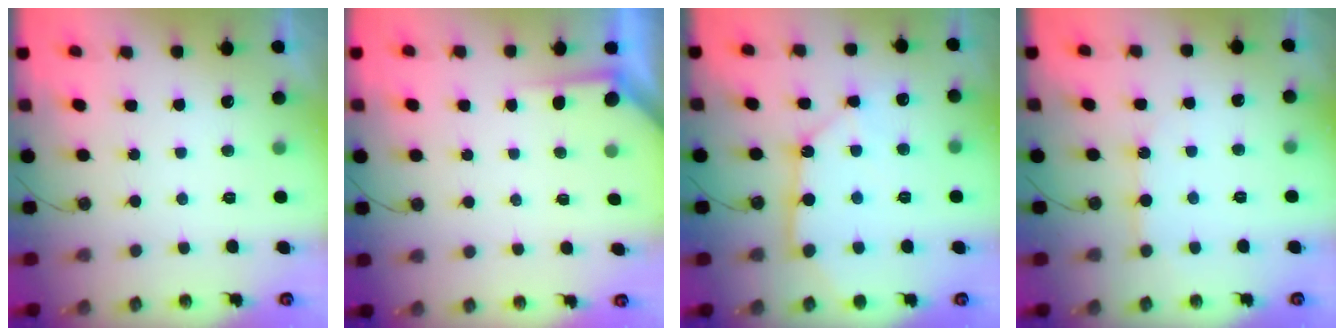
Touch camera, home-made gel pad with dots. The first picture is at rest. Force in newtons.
{"total": 1.8, "press": 1.8, "slide": 0.3}
{"total": 12.6, "press": 12.5, "slide": 1.3}
{"total": 5.7, "press": 5.7, "slide": 0.4}